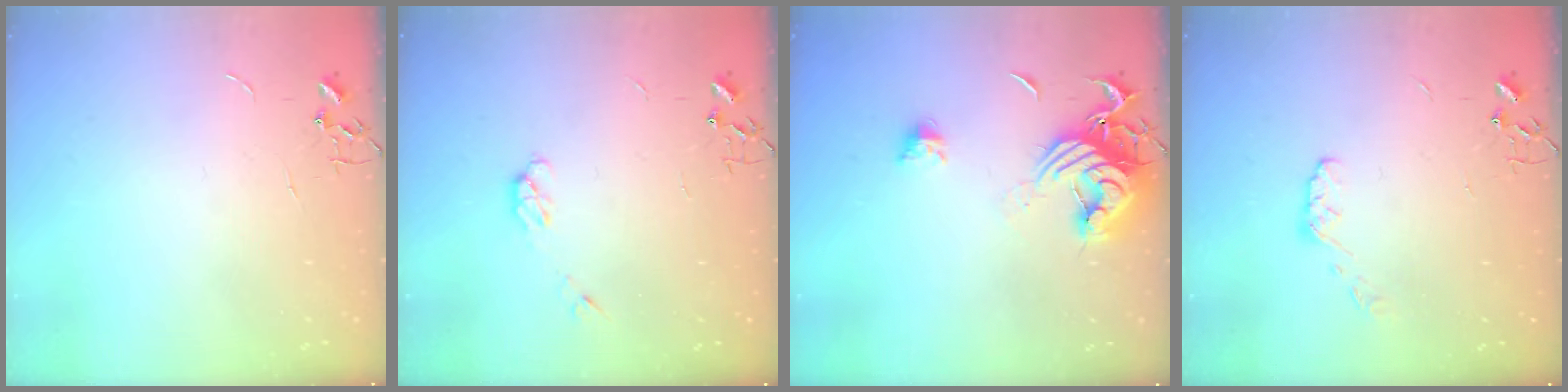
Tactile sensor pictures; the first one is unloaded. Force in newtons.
{"total": 4.0, "press": 3.9, "slide": 0.9}
{"total": 14.9, "press": 14.8, "slide": 1.3}
{"total": 5.5, "press": 5.4, "slide": 0.9}